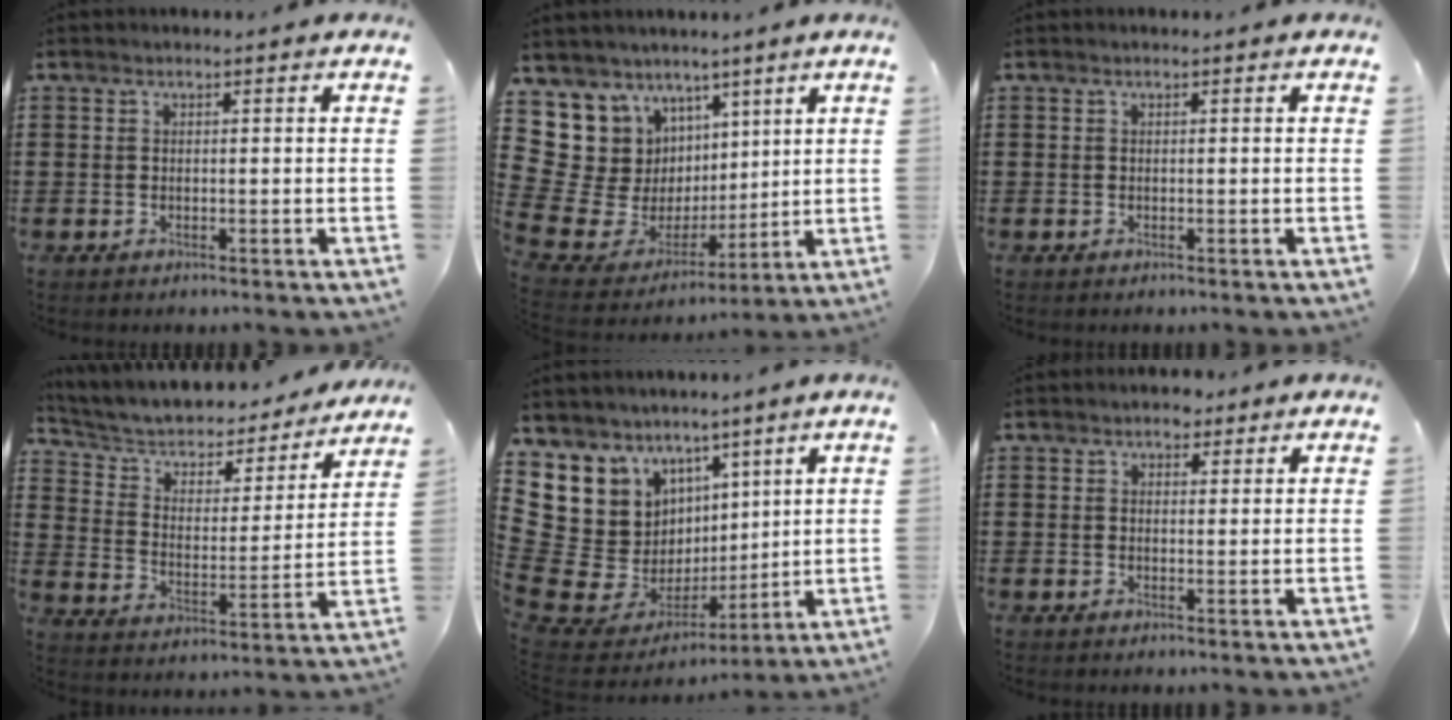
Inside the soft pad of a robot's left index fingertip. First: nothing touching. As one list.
[{"total": 11.5, "force": [3.7, 10.7, 2.0], "torque": [-0.102, -0.038, 0.092]}, {"total": 0.0}, {"total": 4.2, "force": [3.3, 2.4, 1.1], "torque": [-0.049, -0.026, 0.047]}, {"total": 10.8, "force": [2.7, 10.4, 1.2], "torque": [-0.081, -0.046, 0.070]}, {"total": 2.2, "force": [1.7, 1.3, 0.7], "torque": [-0.010, 0.006, 0.029]}]